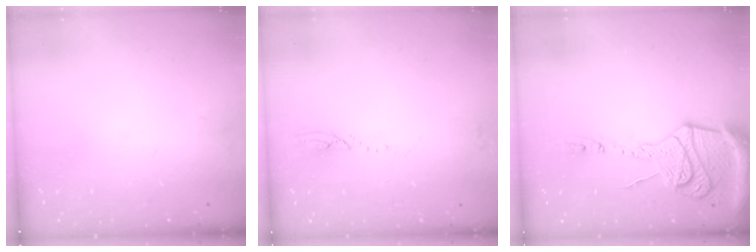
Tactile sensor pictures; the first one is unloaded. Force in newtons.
{"total": 2.3, "press": 2.3, "slide": 0.3}
{"total": 20.8, "press": 20.6, "slide": 2.6}